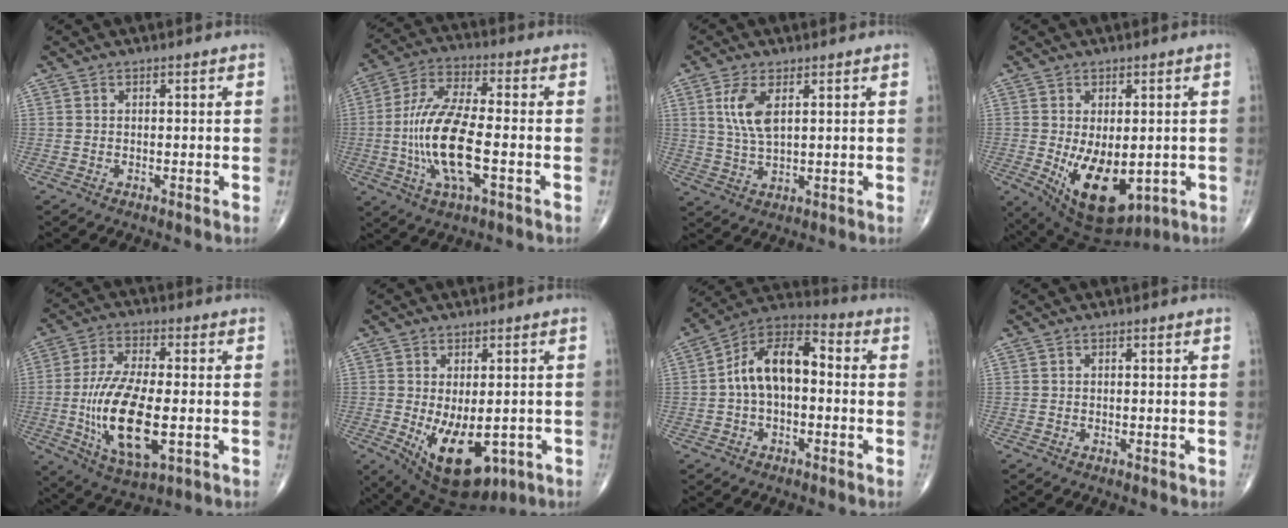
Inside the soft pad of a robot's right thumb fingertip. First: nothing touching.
{"total": 15.7, "force": [-2.9, 5.4, 14.4], "torque": [-0.299, 0.016, -0.057]}
{"total": 6.8, "force": [2.3, 2.9, 5.7], "torque": [-0.121, -0.008, 0.053]}
{"total": 13.8, "force": [-2.8, 7.6, 11.2], "torque": [-0.174, -0.016, -0.017]}
{"total": 16.7, "force": [-2.7, 6.7, 15.1], "torque": [-0.294, -0.006, -0.043]}
{"total": 13.9, "force": [-4.1, 7.4, 11.0], "torque": [-0.162, -0.011, -0.038]}
{"total": 12.6, "force": [-0.1, 7.2, 10.3], "torque": [-0.164, 0.044, -0.017]}
{"total": 0.0}